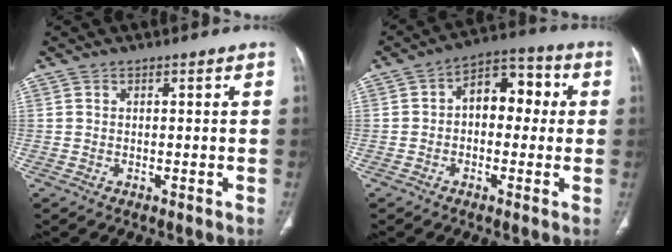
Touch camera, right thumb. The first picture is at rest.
{"total": 9.8, "force": [0.7, 6.4, 7.4], "torque": [-0.069, 0.034, -0.001]}